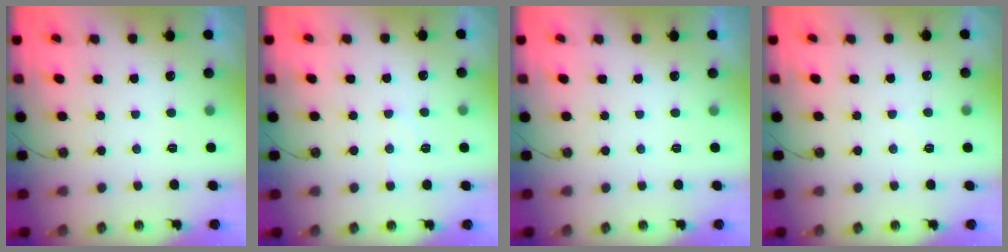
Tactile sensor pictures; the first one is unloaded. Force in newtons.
{"total": 7.1, "press": 7.1, "slide": 0.6}
{"total": 0.0}
{"total": 6.7, "press": 6.7, "slide": 0.7}